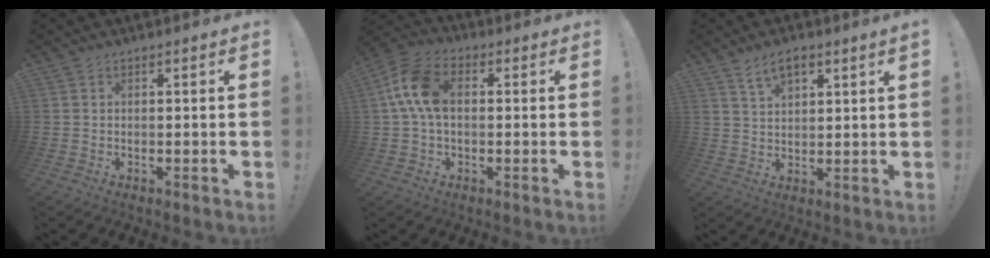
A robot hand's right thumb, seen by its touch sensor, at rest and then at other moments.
{"total": 11.6, "force": [1.1, 7.5, 8.8], "torque": [-0.169, 0.014, 0.026]}
{"total": 5.7, "force": [3.9, 1.9, 3.7], "torque": [-0.058, -0.015, 0.070]}